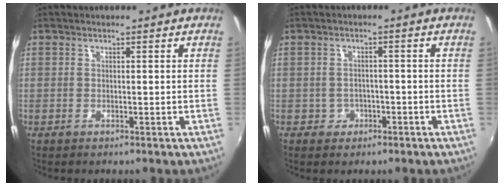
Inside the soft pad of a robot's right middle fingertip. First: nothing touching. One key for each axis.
{"total": 2.9, "fx": -1.3, "fy": 2.6, "fz": 0.3, "tx": -0.012, "ty": 0.005, "tz": -0.018}